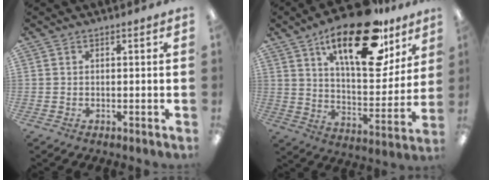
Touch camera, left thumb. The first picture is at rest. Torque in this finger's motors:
{"motor_torque": [0.50, 0.60, 1.65, -1.12, 0.34]}